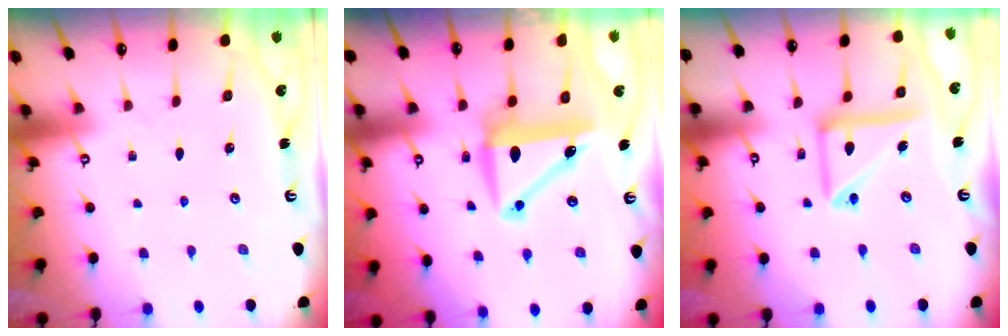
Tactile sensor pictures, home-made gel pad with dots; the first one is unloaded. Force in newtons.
{"total": 9.4, "press": 9.2, "slide": 1.9}
{"total": 14.2, "press": 14.0, "slide": 2.1}